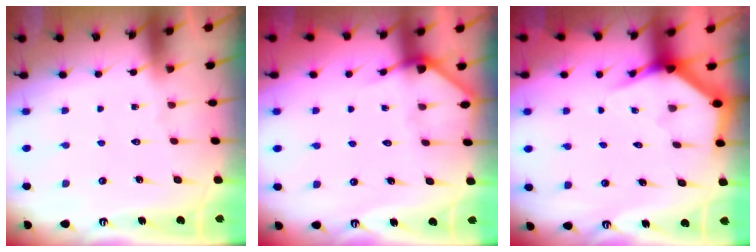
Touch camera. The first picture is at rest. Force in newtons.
{"total": 4.4, "press": 4.4, "slide": 0.4}
{"total": 3.9, "press": 3.9, "slide": 0.2}